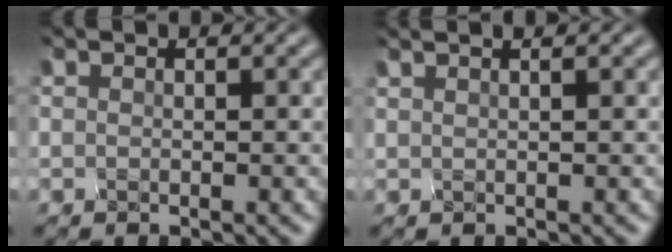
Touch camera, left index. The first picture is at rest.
{"total": 3.2, "force": [1.8, 1.4, 2.2], "torque": [-0.014, 0.024, -0.002]}